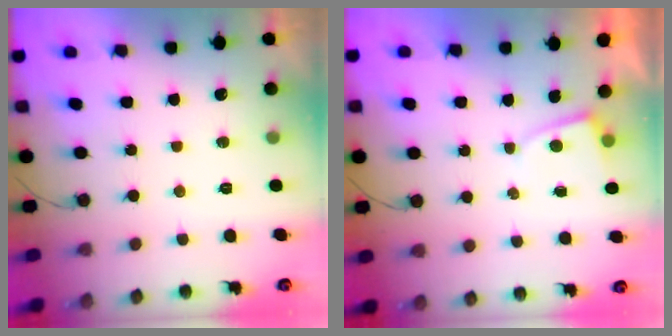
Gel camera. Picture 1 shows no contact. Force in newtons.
{"total": 1.0, "press": 1.0, "slide": 0.3}